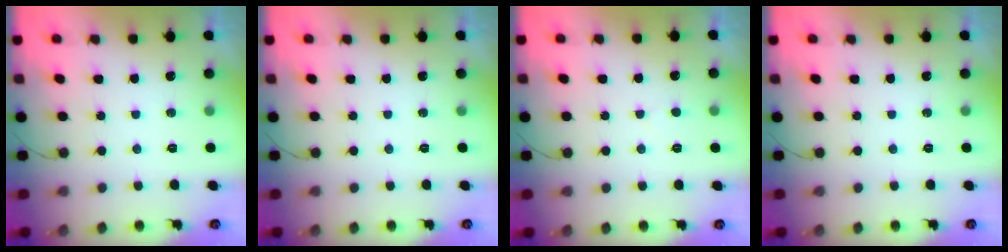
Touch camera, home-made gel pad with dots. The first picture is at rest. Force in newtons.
{"total": 0.0}
{"total": 2.7, "press": 2.7, "slide": 0.2}
{"total": 0.0}